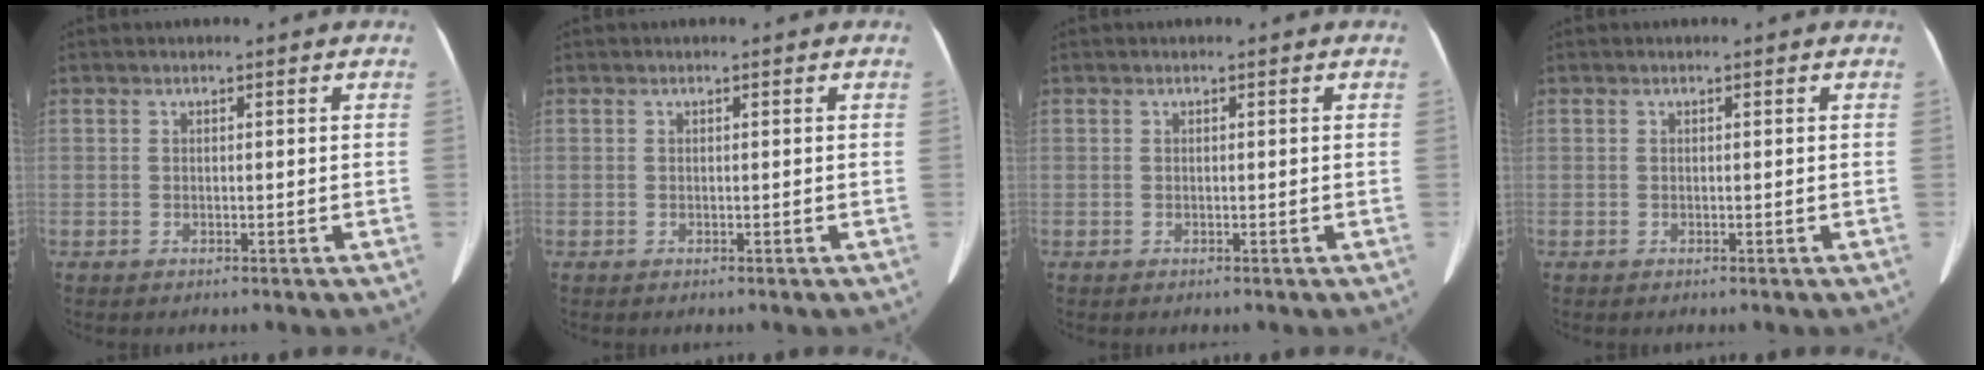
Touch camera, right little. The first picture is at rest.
{"total": 0.0}
{"total": 0.0}
{"total": 0.0}